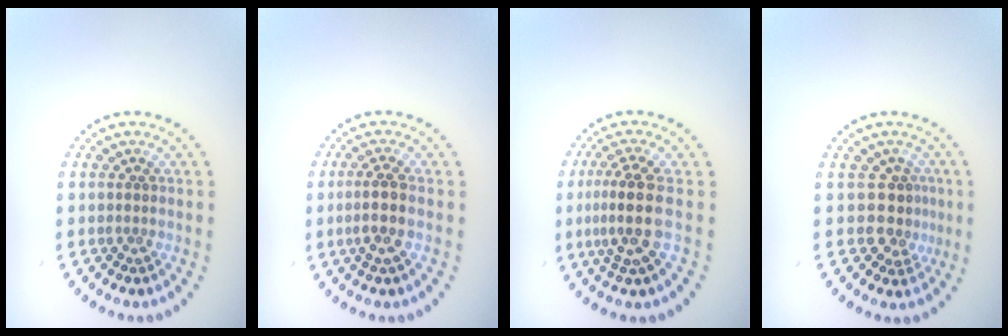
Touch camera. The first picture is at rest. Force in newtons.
{"total": 2.3, "press": 1.9, "slide": 1.2}
{"total": 3.8, "press": 3.1, "slide": 2.2}
{"total": 2.4, "press": 2.0, "slide": 1.4}